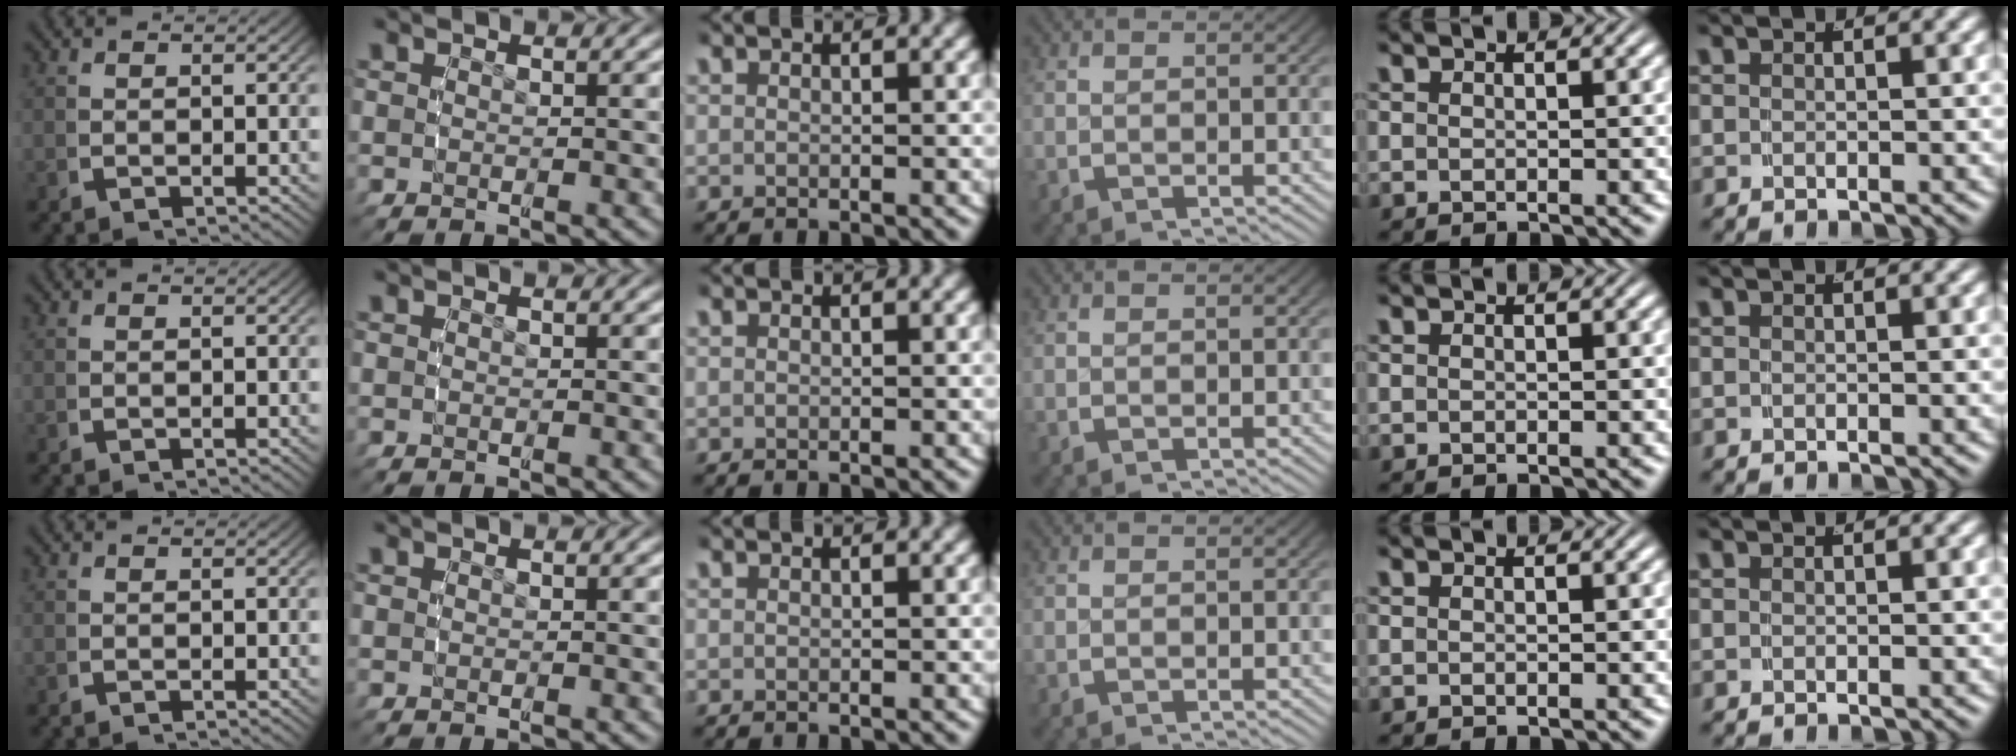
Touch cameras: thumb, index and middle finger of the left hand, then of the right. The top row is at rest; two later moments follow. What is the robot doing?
{"motion": "reach", "object": "shorts"}